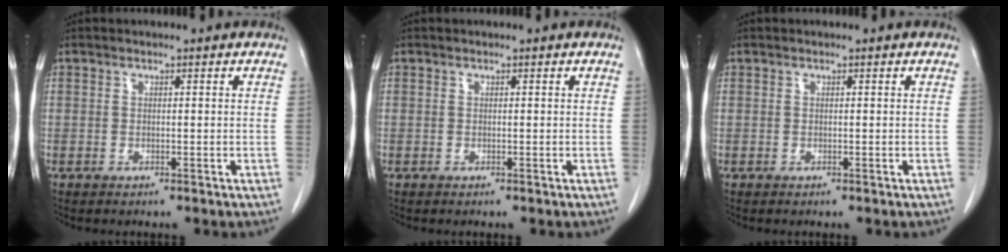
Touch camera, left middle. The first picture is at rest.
{"total": 0.0}
{"total": 0.0}